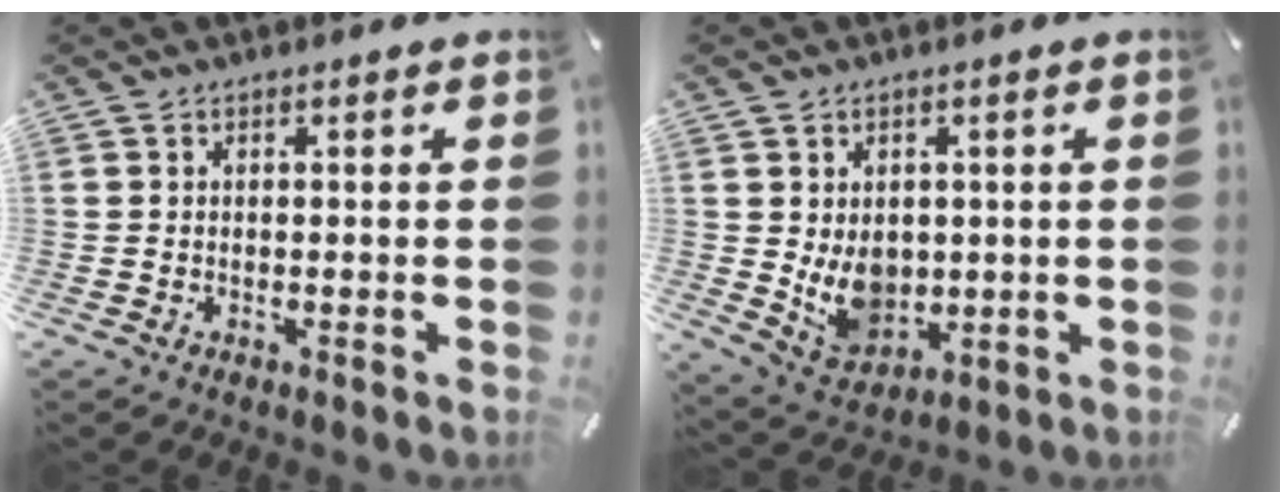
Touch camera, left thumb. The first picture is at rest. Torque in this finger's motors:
{"motor_torque": [1.60, 1.81, 0.51, -0.45, 0.18]}